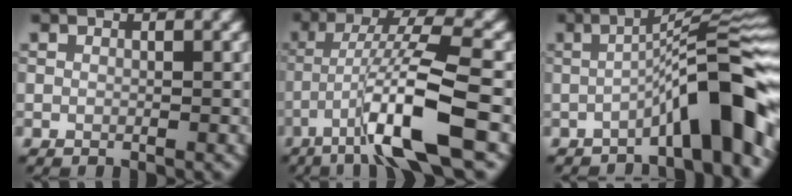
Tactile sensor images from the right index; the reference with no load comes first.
{"total": 8.6, "force": [-4.1, 0.8, 7.5], "torque": [-0.132, 0.010, -0.078]}
{"total": 8.8, "force": [-3.7, 1.3, 7.8], "torque": [-0.102, 0.029, -0.065]}